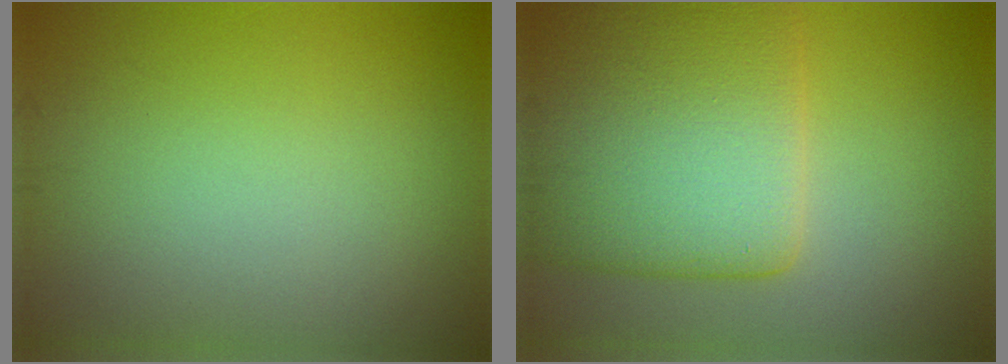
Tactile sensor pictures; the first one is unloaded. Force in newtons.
{"total": 10.7, "press": 10.7, "slide": 0.5}